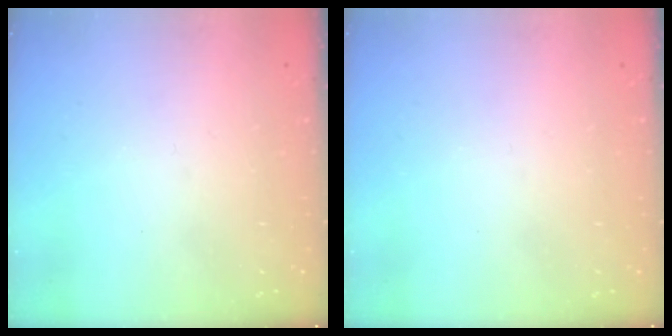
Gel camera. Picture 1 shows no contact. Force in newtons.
{"total": 0.0}